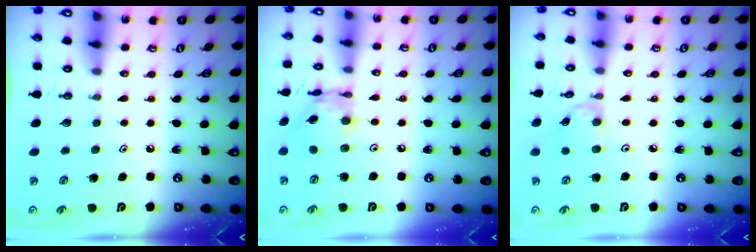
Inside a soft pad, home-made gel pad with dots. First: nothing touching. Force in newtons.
{"total": 11.1, "press": 11.1, "slide": 0.7}
{"total": 0.9, "press": 0.9, "slide": 0.3}